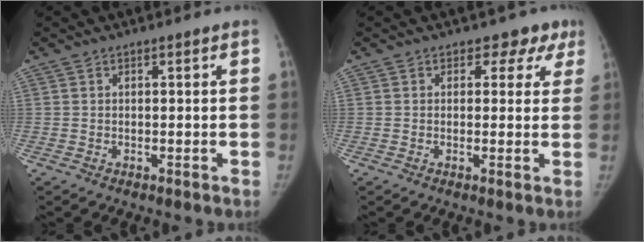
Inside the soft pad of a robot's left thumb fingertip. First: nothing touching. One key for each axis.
{"total": 4.2, "fx": 2.7, "fy": 3.2, "fz": 0.7, "tx": 0.027, "ty": -0.011, "tz": 0.015}